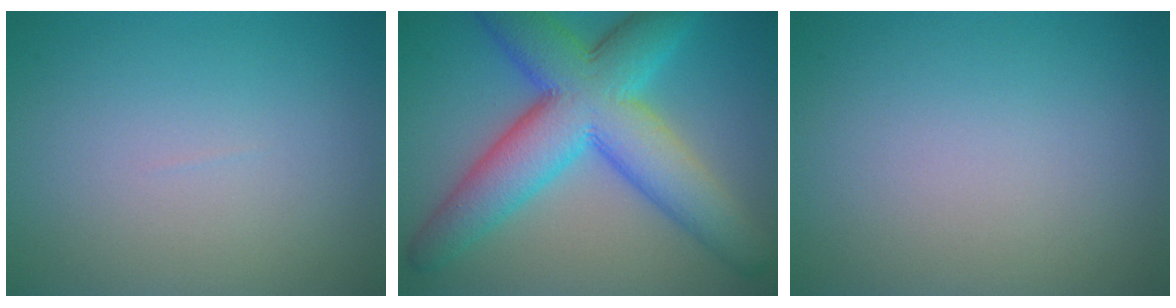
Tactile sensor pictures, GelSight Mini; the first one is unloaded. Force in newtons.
{"total": 11.0, "press": 11.0, "slide": 0.1}
{"total": 0.0}